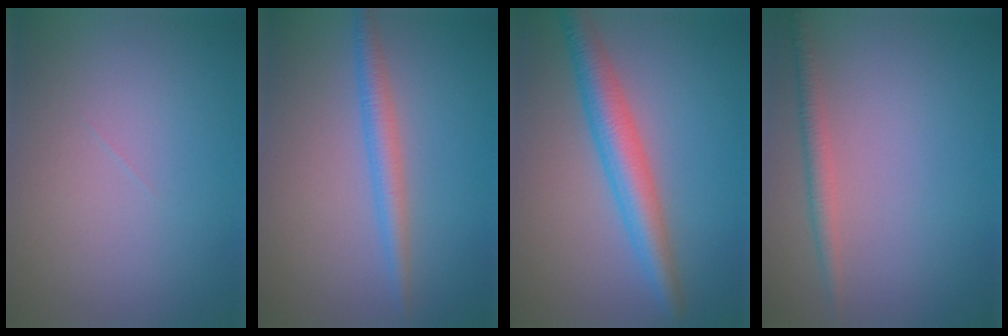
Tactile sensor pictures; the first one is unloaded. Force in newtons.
{"total": 2.3, "press": 2.3, "slide": 0.1}
{"total": 4.7, "press": 4.7, "slide": 0.1}
{"total": 1.7, "press": 1.7, "slide": 0.1}